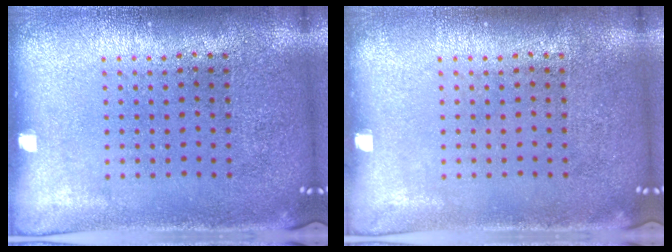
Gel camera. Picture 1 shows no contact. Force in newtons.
{"total": 0.0}